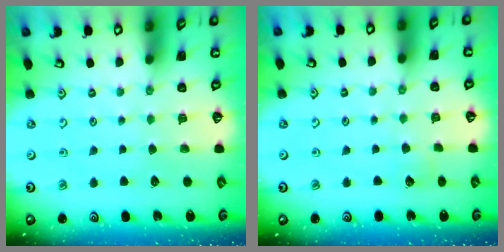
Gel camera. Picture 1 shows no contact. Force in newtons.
{"total": 2.9, "press": 2.9, "slide": 0.3}